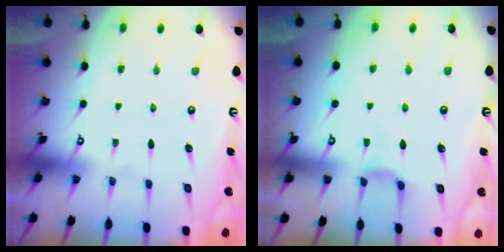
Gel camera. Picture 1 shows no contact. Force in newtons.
{"total": 3.0, "press": 3.0, "slide": 0.5}